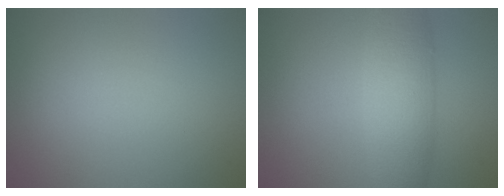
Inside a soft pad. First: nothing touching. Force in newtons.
{"total": 6.3, "press": 6.3, "slide": 0.2}